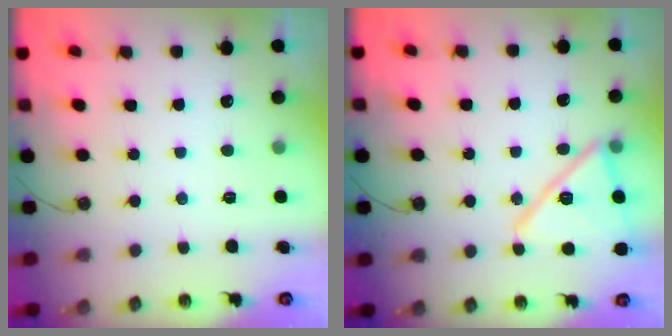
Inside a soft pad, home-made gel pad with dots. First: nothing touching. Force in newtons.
{"total": 15.8, "press": 15.7, "slide": 0.6}